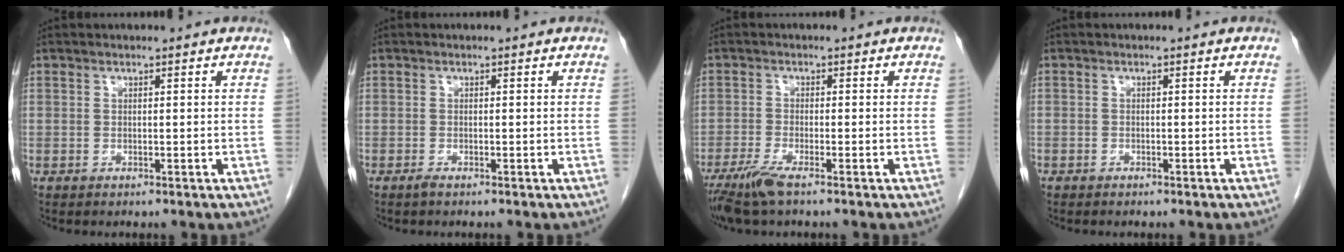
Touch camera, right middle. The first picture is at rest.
{"total": 0.6, "force": [-0.5, 0.0, 0.4], "torque": [-0.011, -0.002, -0.009]}
{"total": 4.6, "force": [-3.2, 0.2, 3.2], "torque": [-0.070, -0.015, -0.064]}
{"total": 0.7, "force": [-0.5, 0.5, 0.1], "torque": [-0.006, 0.004, -0.010]}